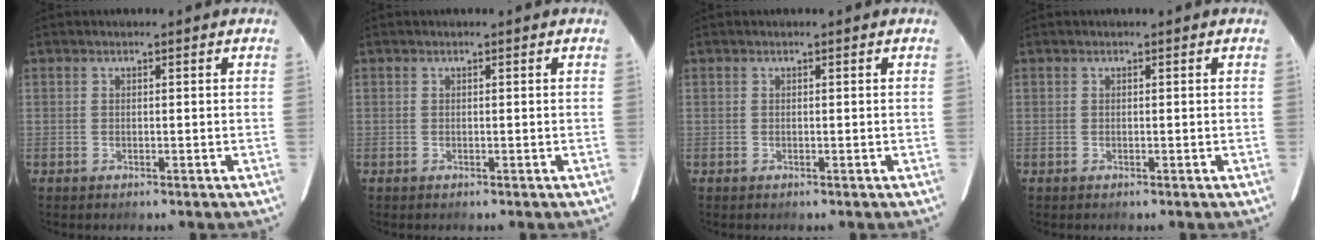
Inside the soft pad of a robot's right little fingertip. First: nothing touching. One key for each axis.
{"total": 0.0}
{"total": 0.0}
{"total": 0.0}